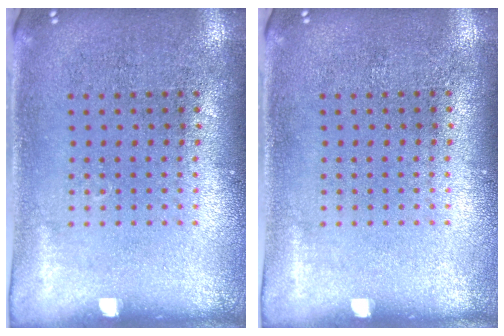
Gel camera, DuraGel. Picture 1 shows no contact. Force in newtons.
{"total": 0.0}